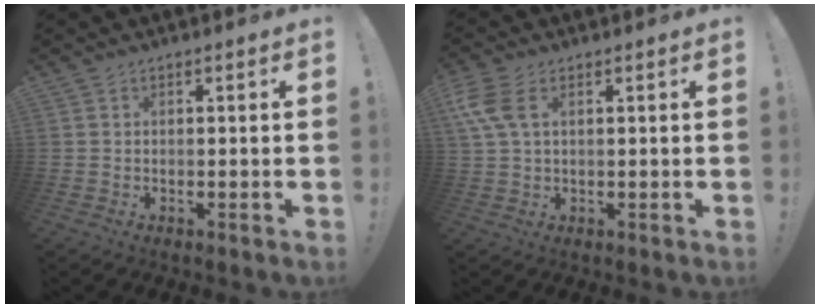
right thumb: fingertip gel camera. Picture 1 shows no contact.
{"total": 7.6, "force": [2.5, 4.1, 5.9], "torque": [-0.139, 0.004, 0.050]}